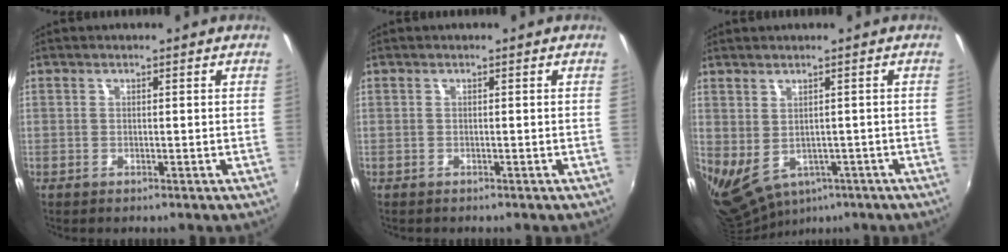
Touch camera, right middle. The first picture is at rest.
{"total": 0.0}
{"total": 7.7, "force": [-2.7, 5.1, 5.1], "torque": [-0.094, -0.025, -0.025]}